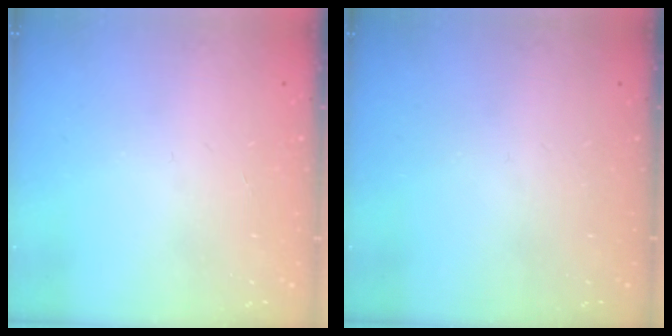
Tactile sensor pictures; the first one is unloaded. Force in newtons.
{"total": 0.0}